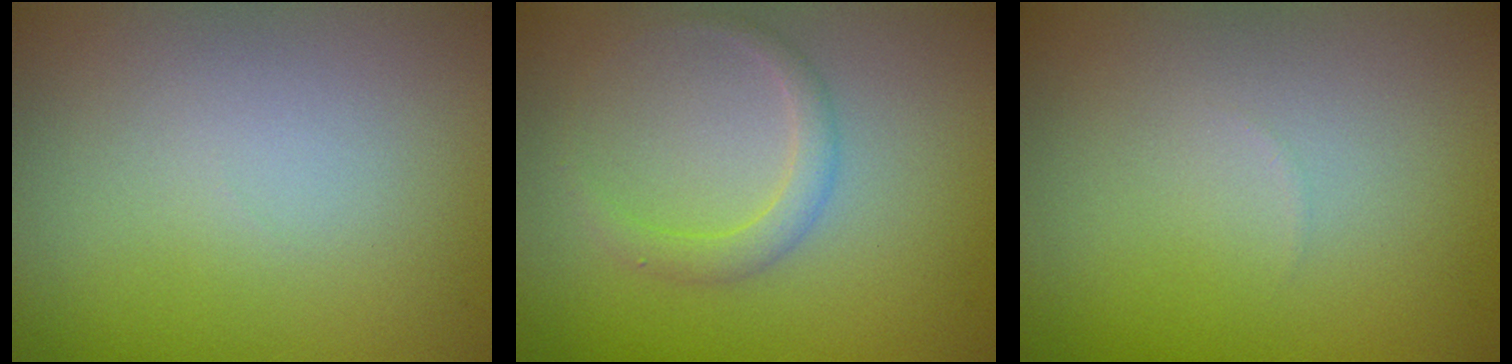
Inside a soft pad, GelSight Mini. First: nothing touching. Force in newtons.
{"total": 1.7, "press": 1.7, "slide": 0.1}
{"total": 0.0}